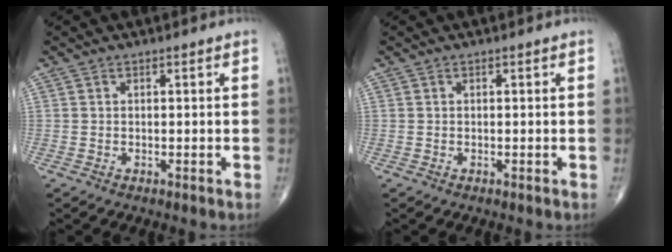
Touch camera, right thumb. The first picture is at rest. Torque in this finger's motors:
{"motor_torque": [-0.05, 0.06, -0.06, 0.05, 0.02]}